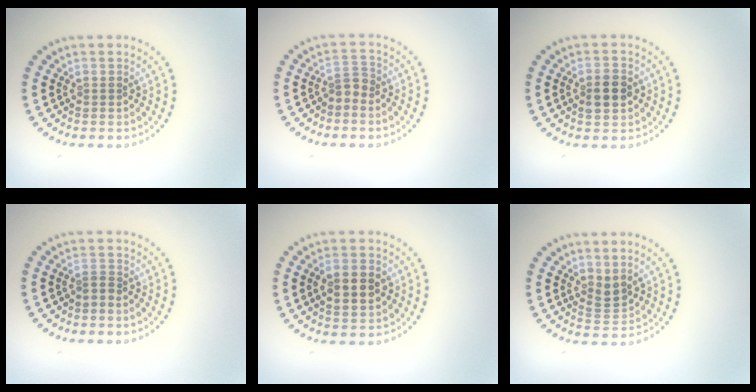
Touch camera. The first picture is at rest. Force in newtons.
{"total": 1.5, "press": 1.3, "slide": 0.9}
{"total": 2.9, "press": 2.9, "slide": 0.1}
{"total": 0.7, "press": 0.4, "slide": 0.5}
{"total": 4.5, "press": 4.5, "slide": 0.1}
{"total": 1.7, "press": 1.3, "slide": 1.1}